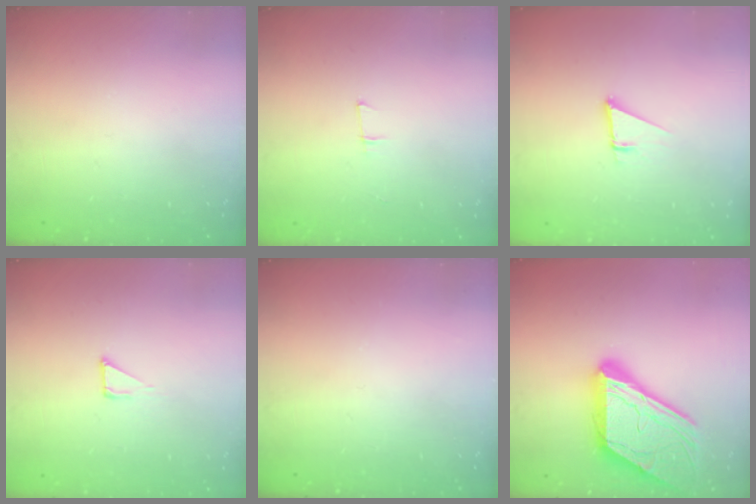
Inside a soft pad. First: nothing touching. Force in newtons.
{"total": 5.3, "press": 4.4, "slide": 3.0}
{"total": 2.3, "press": 2.3, "slide": 0.0}
{"total": 3.4, "press": 3.4, "slide": 0.3}
{"total": 0.0}
{"total": 23.3, "press": 23.2, "slide": 2.2}